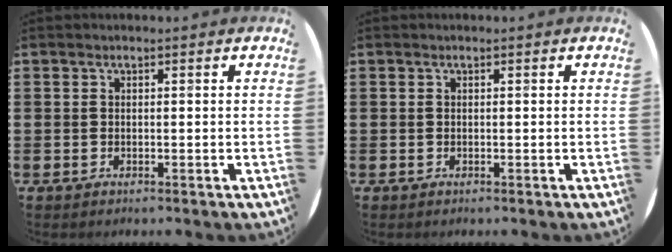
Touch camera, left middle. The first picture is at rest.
{"total": 0.0}